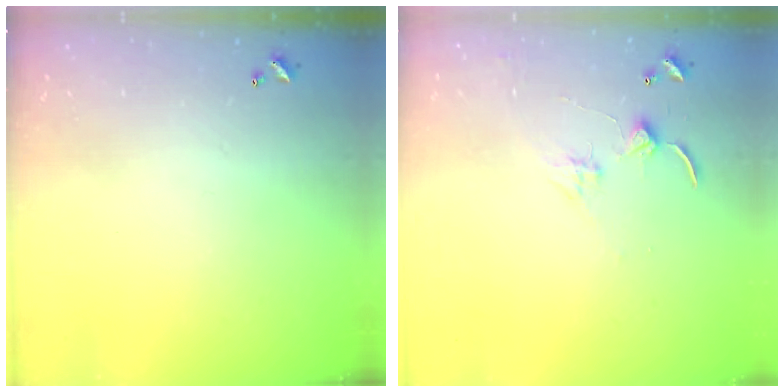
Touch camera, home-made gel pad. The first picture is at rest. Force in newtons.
{"total": 2.4, "press": 2.3, "slide": 0.4}